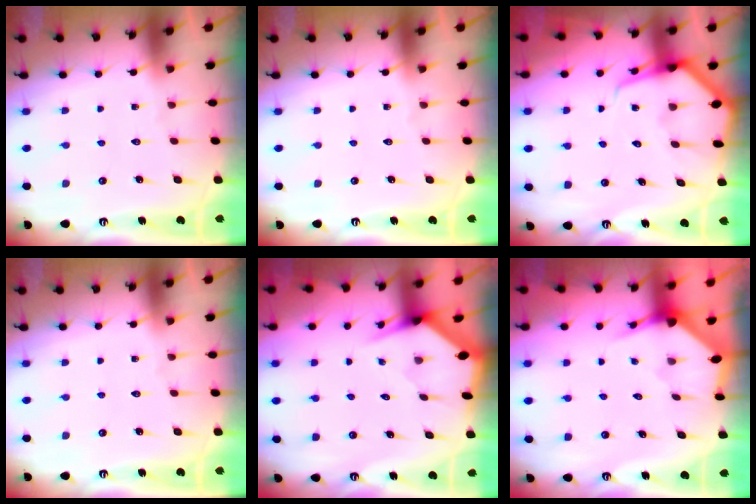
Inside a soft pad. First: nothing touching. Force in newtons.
{"total": 0.0}
{"total": 5.6, "press": 5.5, "slide": 0.7}
{"total": 0.0}
{"total": 2.8, "press": 2.8, "slide": 0.3}
{"total": 2.9, "press": 2.9, "slide": 0.3}